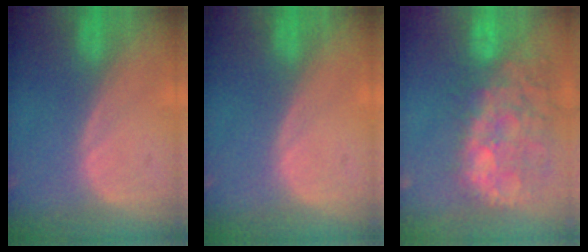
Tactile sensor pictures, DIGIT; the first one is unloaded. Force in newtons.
{"total": 0.0}
{"total": 14.4, "press": 11.7, "slide": 8.4}